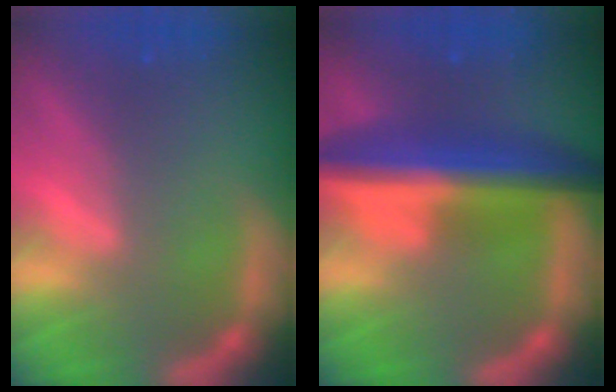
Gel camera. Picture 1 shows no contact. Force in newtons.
{"total": 10.0}